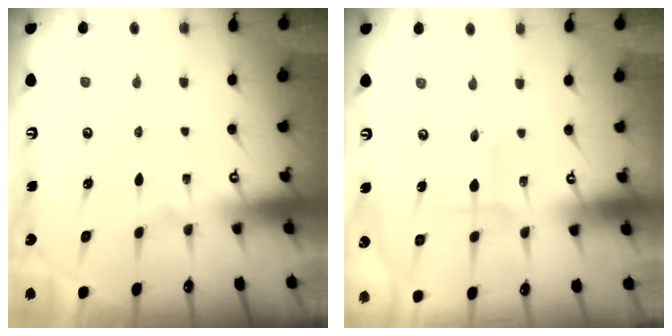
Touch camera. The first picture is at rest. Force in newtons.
{"total": 2.5, "press": 2.4, "slide": 0.6}